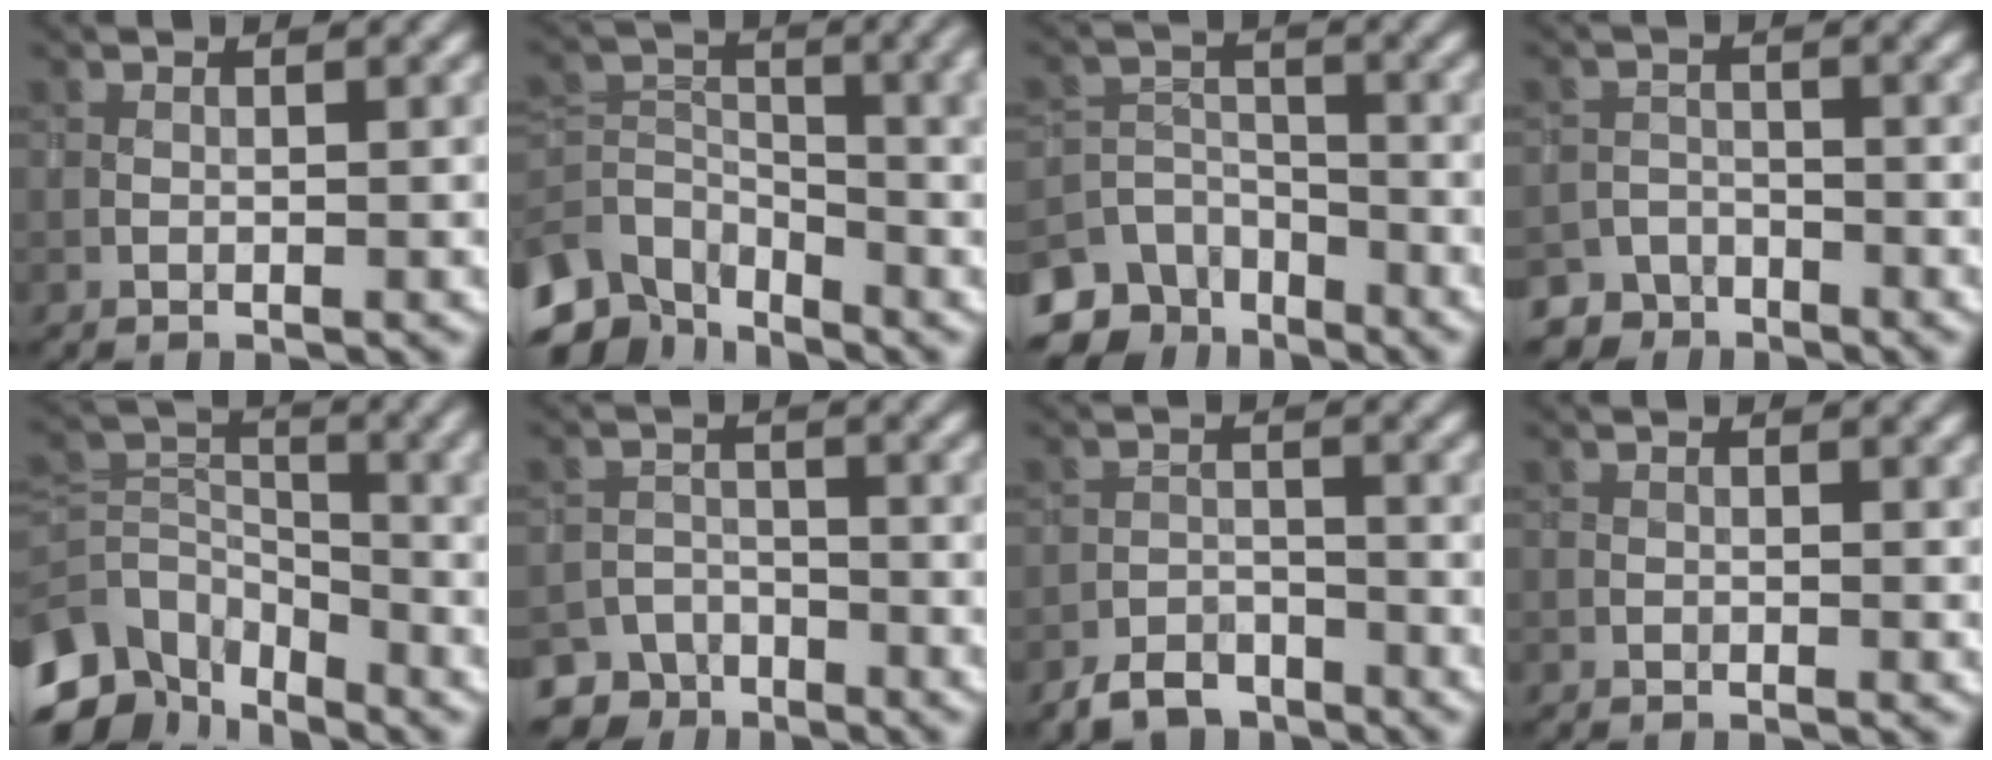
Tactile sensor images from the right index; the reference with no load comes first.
{"total": 7.5, "force": [-2.6, 4.7, 5.2], "torque": [-0.104, -0.012, -0.048]}
{"total": 5.7, "force": [-4.4, 3.4, 1.3], "torque": [-0.014, -0.007, -0.087]}
{"total": 2.7, "force": [-2.4, 0.9, -0.7], "torque": [0.023, -0.002, -0.046]}
{"total": 7.6, "force": [-4.3, 4.7, 4.2], "torque": [-0.083, -0.007, -0.084]}
{"total": 3.7, "force": [-3.2, 1.8, -0.1], "torque": [0.015, -0.009, -0.054]}
{"total": 2.8, "force": [-2.6, 1.1, 0.4], "torque": [-0.005, 0.001, -0.055]}
{"total": 0.5, "force": [0.0, 0.3, 0.4], "torque": [-0.009, -0.001, 0.000]}